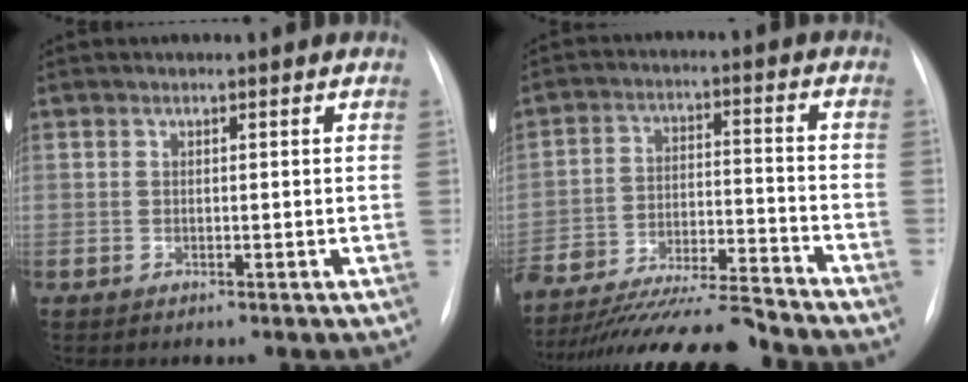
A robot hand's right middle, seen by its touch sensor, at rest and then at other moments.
{"total": 20.2, "force": [-18.5, 1.2, 8.1], "torque": [-0.138, -0.022, -0.295]}